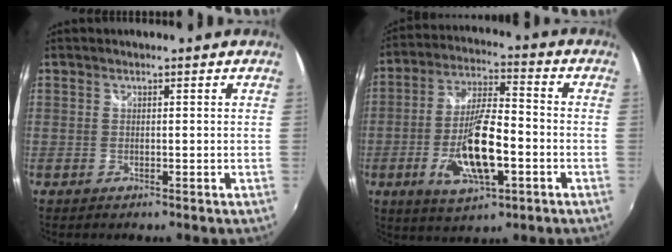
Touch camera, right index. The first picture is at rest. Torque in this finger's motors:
{"motor_torque": [1.14, -0.99, 0.71, 0.21]}